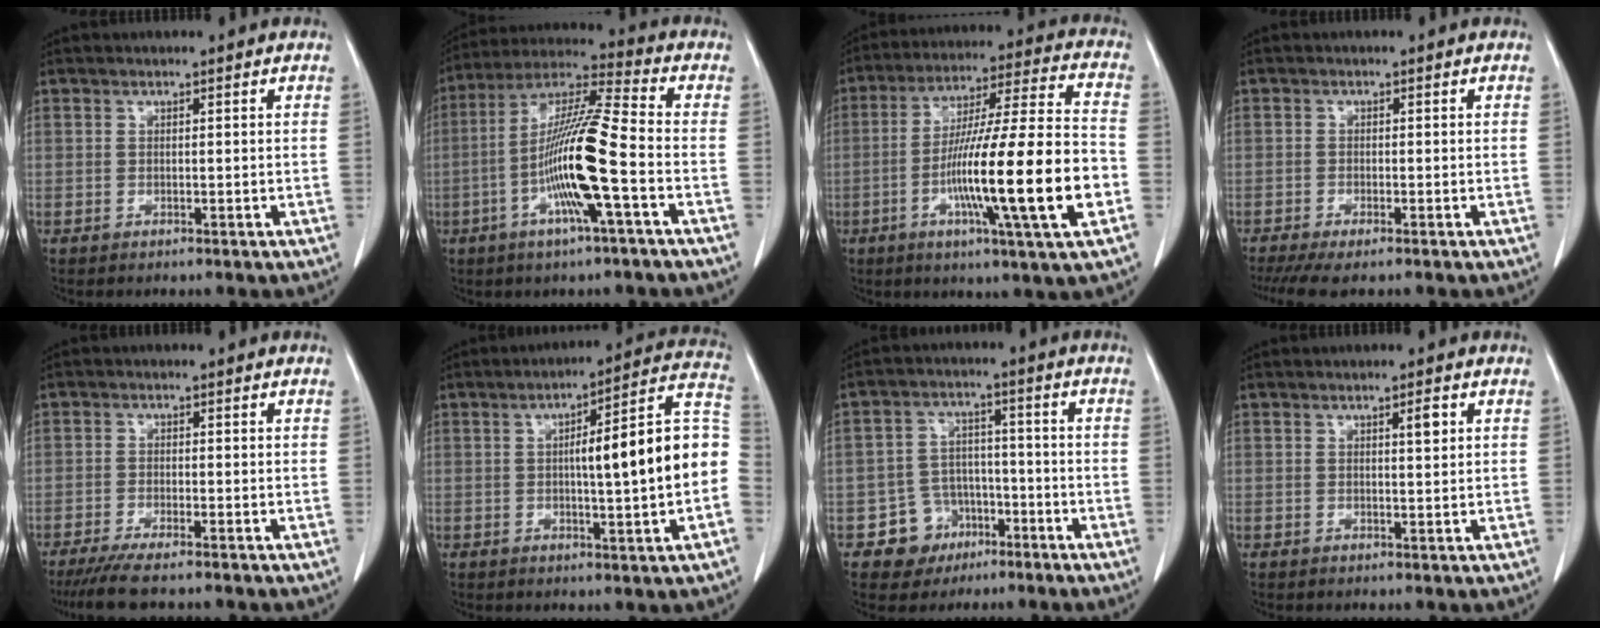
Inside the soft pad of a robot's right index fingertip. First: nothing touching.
{"total": 14.5, "force": [-4.0, -0.1, 13.9], "torque": [-0.272, 0.002, -0.084]}
{"total": 20.6, "force": [-5.8, 0.0, 19.8], "torque": [-0.328, -0.011, -0.100]}
{"total": 5.3, "force": [-4.2, 0.7, 3.2], "torque": [-0.048, -0.011, -0.070]}
{"total": 6.5, "force": [-5.3, 0.4, 3.7], "torque": [-0.058, -0.015, -0.087]}
{"total": 16.2, "force": [-0.6, 1.3, 16.1], "torque": [-0.203, 0.035, -0.010]}
{"total": 6.9, "force": [-3.5, 5.9, 0.6], "torque": [0.002, 0.016, -0.051]}
{"total": 1.7, "force": [0.7, 0.2, 1.6], "torque": [-0.026, 0.000, 0.011]}